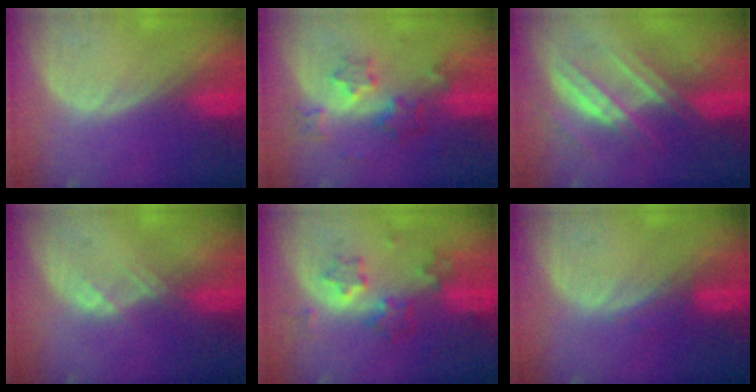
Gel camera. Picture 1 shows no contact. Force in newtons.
{"total": 6.1, "press": 5.5, "slide": 2.5}
{"total": 7.4, "press": 6.7, "slide": 3.1}
{"total": 1.5, "press": 1.4, "slide": 0.2}
{"total": 6.1, "press": 5.8, "slide": 1.8}
{"total": 1.2, "press": 1.2, "slide": 0.1}